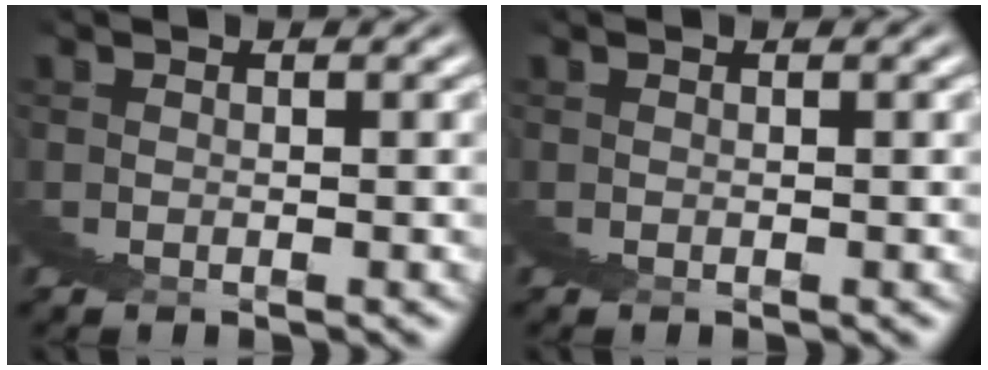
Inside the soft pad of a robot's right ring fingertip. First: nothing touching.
{"total": 0.0}